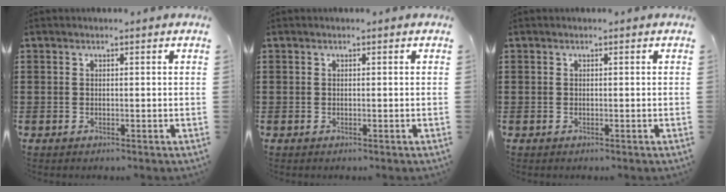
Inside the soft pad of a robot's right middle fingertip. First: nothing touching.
{"total": 0.0}
{"total": 0.0}